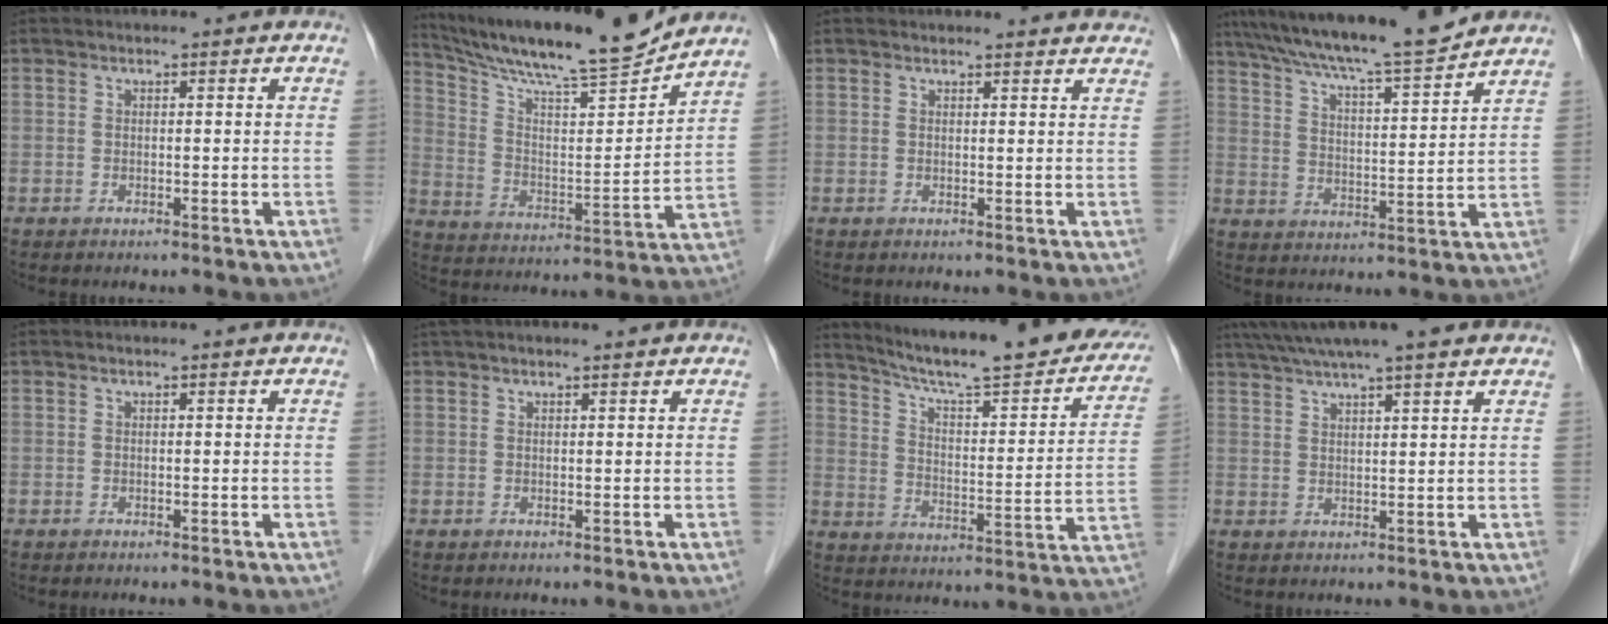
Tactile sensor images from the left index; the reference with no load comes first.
{"total": 18.1, "force": [16.6, 0.0, 7.1], "torque": [-0.135, -0.013, 0.272]}
{"total": 7.7, "force": [7.4, 1.4, 1.5], "torque": [-0.002, 0.006, 0.063]}
{"total": 15.6, "force": [14.1, 0.0, 6.8], "torque": [-0.116, 0.005, 0.220]}
{"total": 0.0}
{"total": 4.7, "force": [4.0, 0.2, 2.4], "torque": [-0.035, 0.035, 0.061]}
{"total": 27.0, "force": [22.8, 4.0, 14.0], "torque": [-0.206, -0.035, 0.296]}
{"total": 12.8, "force": [10.7, 0.8, 7.0], "torque": [-0.121, 0.043, 0.152]}